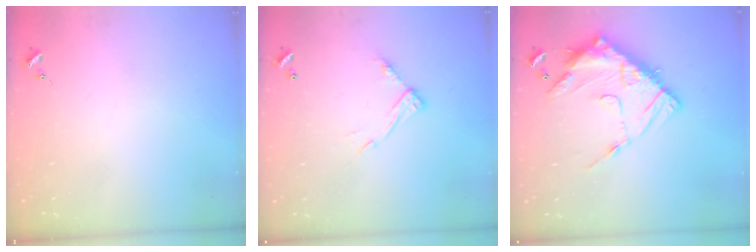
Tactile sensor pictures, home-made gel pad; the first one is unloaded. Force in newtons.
{"total": 9.4, "press": 9.4, "slide": 0.5}
{"total": 16.0, "press": 15.9, "slide": 1.5}